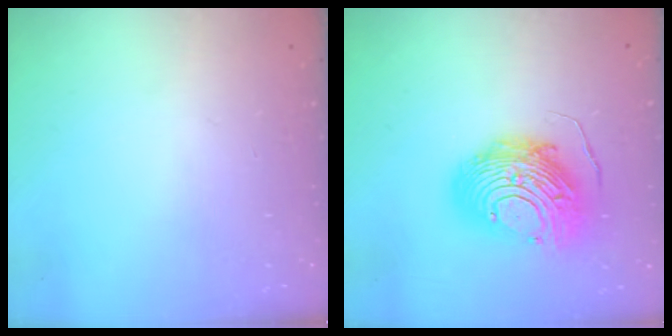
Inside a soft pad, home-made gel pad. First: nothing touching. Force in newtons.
{"total": 14.6, "press": 14.6, "slide": 1.3}